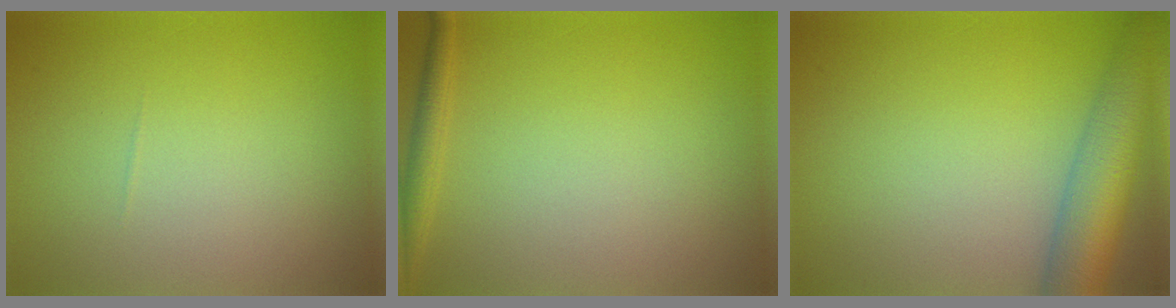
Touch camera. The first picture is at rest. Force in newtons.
{"total": 1.6, "press": 1.6, "slide": 0.1}
{"total": 7.3, "press": 7.3, "slide": 0.4}